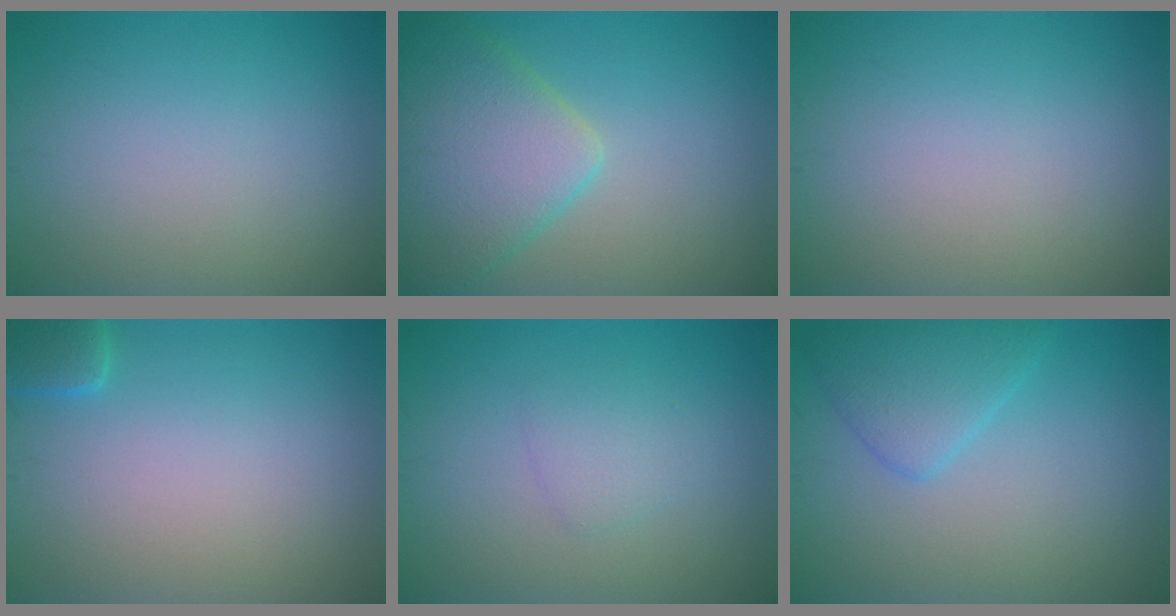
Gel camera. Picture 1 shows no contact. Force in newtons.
{"total": 6.7, "press": 6.7, "slide": 0.3}
{"total": 0.0}
{"total": 1.9, "press": 1.9, "slide": 0.2}
{"total": 1.5, "press": 1.5, "slide": 0.0}
{"total": 2.3, "press": 2.3, "slide": 0.0}